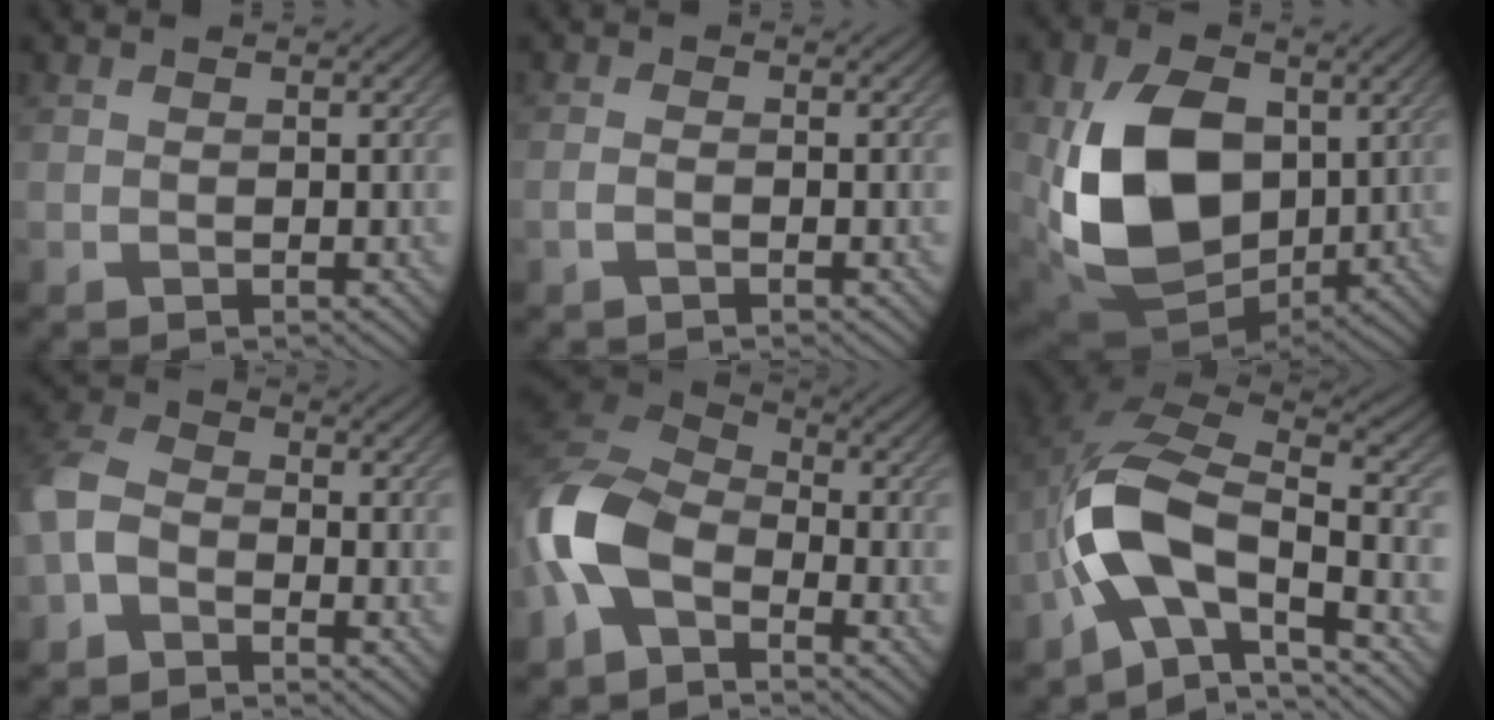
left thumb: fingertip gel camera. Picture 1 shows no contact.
{"total": 1.2, "force": [-0.7, 0.3, 0.9], "torque": [-0.021, 0.002, -0.018]}
{"total": 15.0, "force": [0.8, 10.1, 11.0], "torque": [-0.267, -0.015, 0.020]}
{"total": 5.2, "force": [-2.8, 3.3, 2.9], "torque": [-0.070, 0.005, -0.075]}
{"total": 11.6, "force": [-4.9, 6.3, 8.4], "torque": [-0.196, -0.001, -0.115]}
{"total": 12.7, "force": [-4.5, 6.0, 10.3], "torque": [-0.205, -0.009, -0.097]}